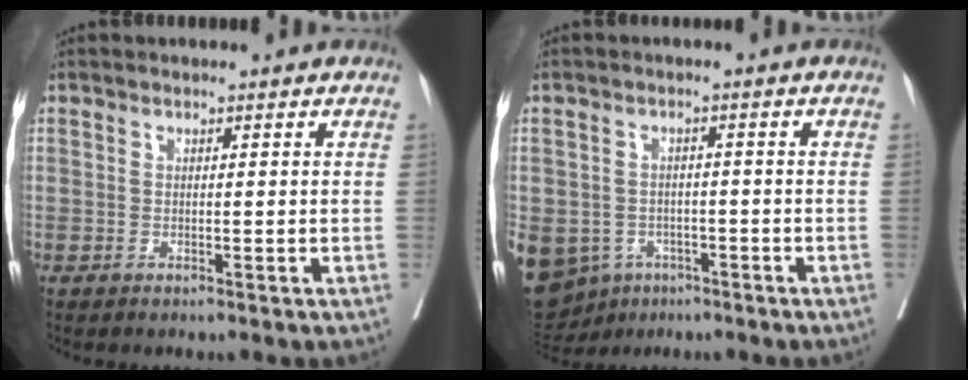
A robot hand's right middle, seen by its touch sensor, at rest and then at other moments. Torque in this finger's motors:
{"motor_torque": [0.37, -0.16, 1.05, 0.21]}